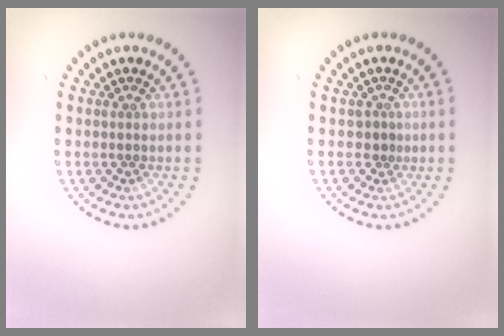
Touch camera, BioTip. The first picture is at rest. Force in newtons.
{"total": 0.8, "press": 0.5, "slide": 0.6}